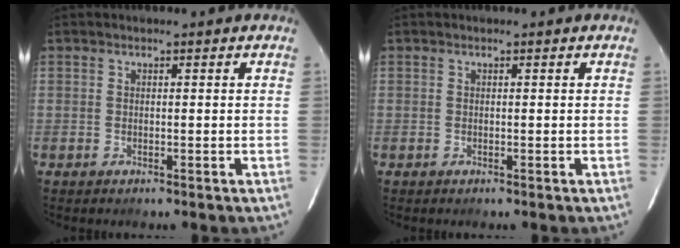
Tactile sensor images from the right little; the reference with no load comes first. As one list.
[{"total": 0.0}]